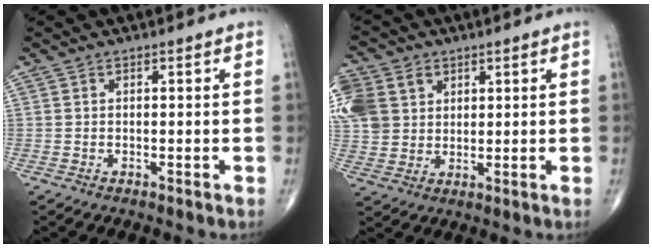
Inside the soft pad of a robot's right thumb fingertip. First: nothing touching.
{"total": 16.1, "force": [5.3, 13.0, 7.8], "torque": [-0.199, 0.023, 0.111]}